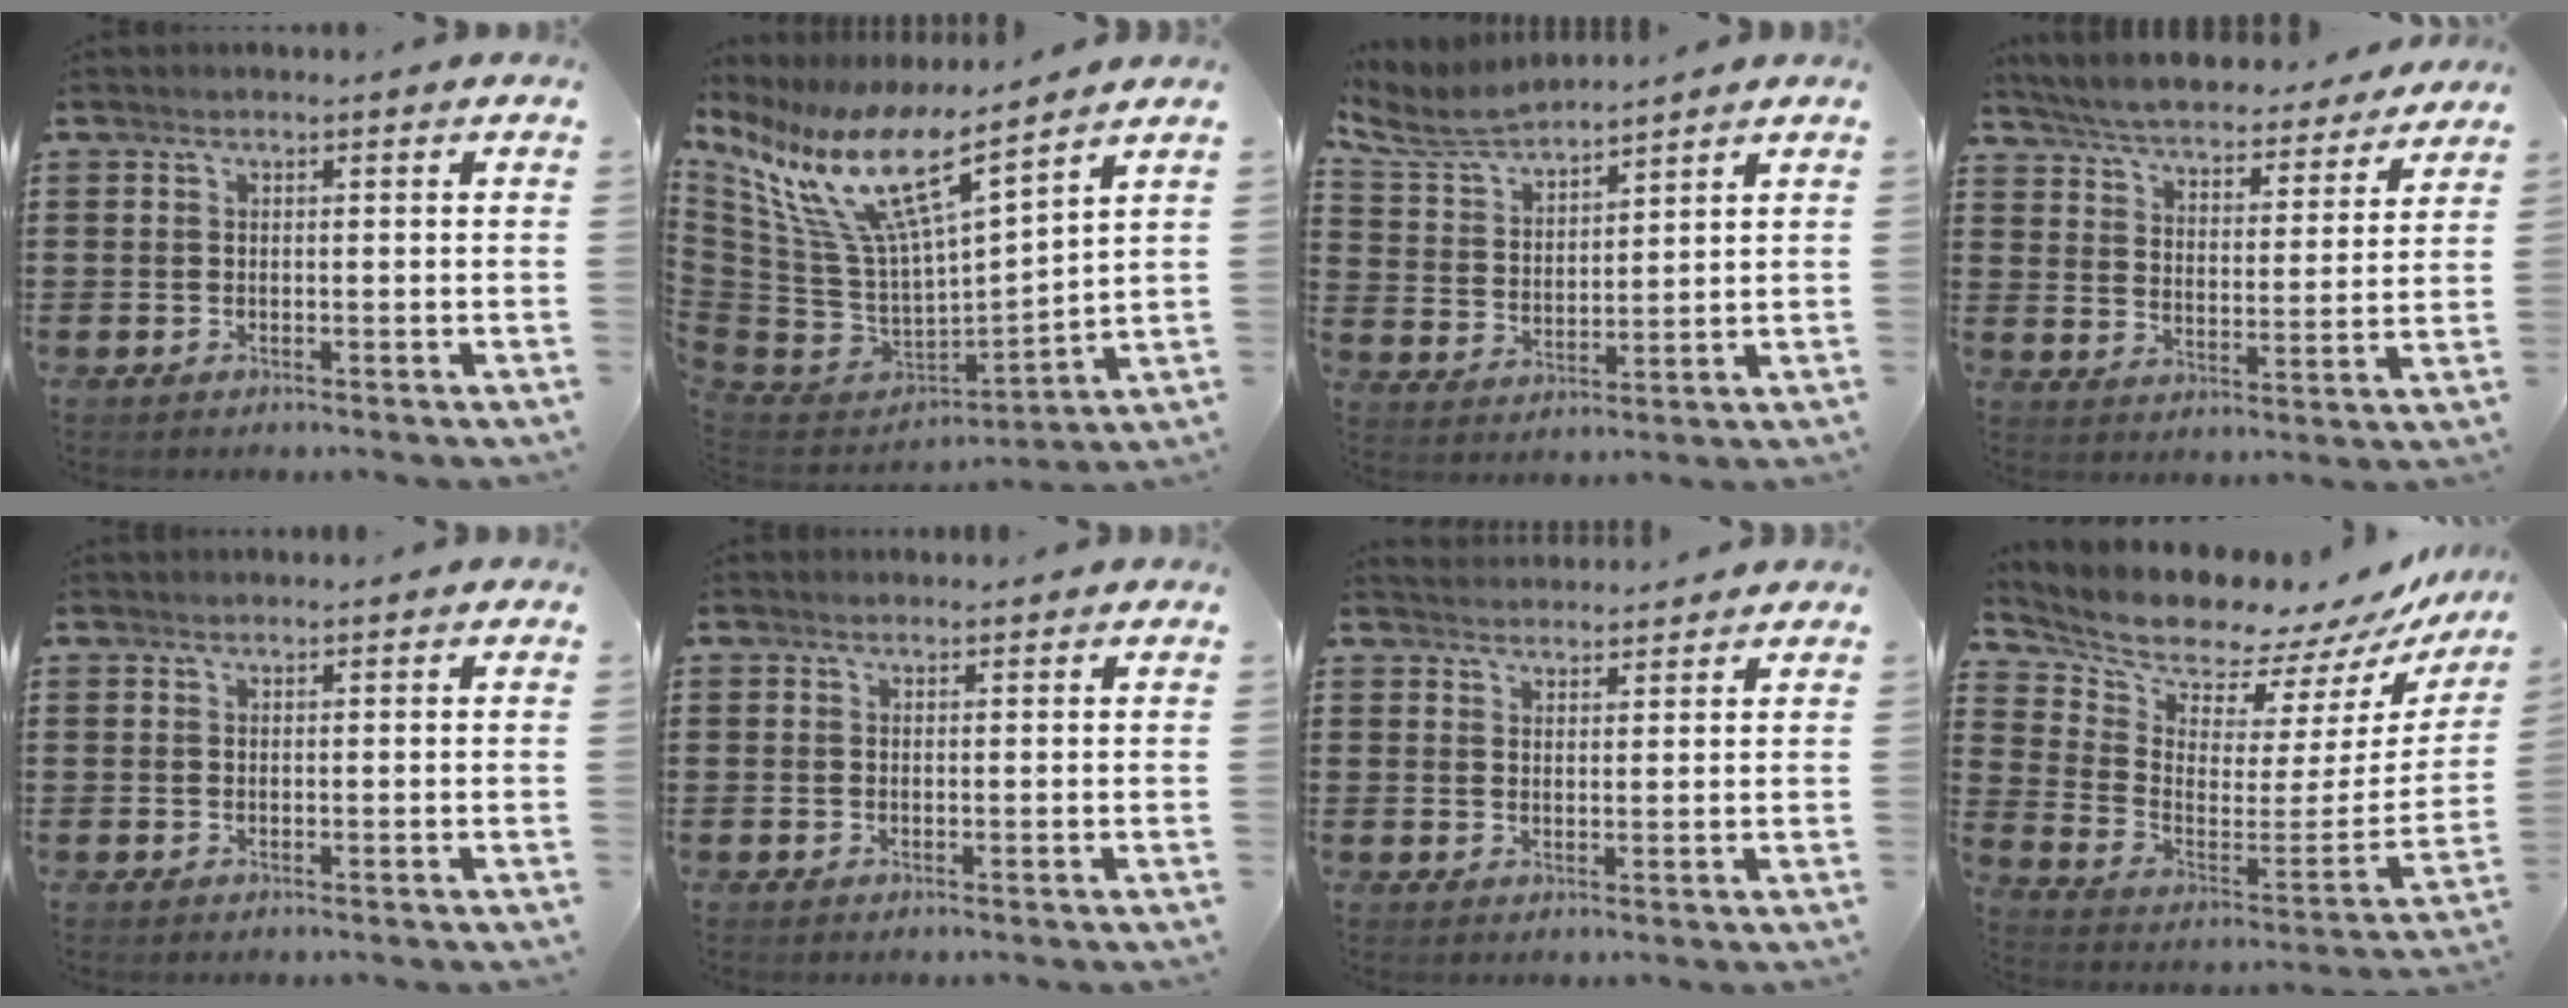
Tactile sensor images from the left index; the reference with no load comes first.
{"total": 14.3, "force": [8.0, 4.2, 11.1], "torque": [-0.266, -0.060, 0.130]}
{"total": 6.4, "force": [5.9, 1.3, 2.1], "torque": [-0.068, -0.025, 0.106]}
{"total": 5.3, "force": [5.2, -0.1, 1.0], "torque": [-0.046, -0.040, 0.087]}
{"total": 0.7, "force": [0.7, 0.0, 0.0], "torque": [-0.003, 0.000, 0.014]}
{"total": 0.7, "force": [0.7, 0.2, 0.0], "torque": [-0.002, 0.001, 0.015]}
{"total": 2.8, "force": [2.8, 0.0, -0.4], "torque": [-0.001, -0.006, 0.054]}
{"total": 8.8, "force": [8.6, 1.8, 1.3], "torque": [-0.074, -0.083, 0.146]}